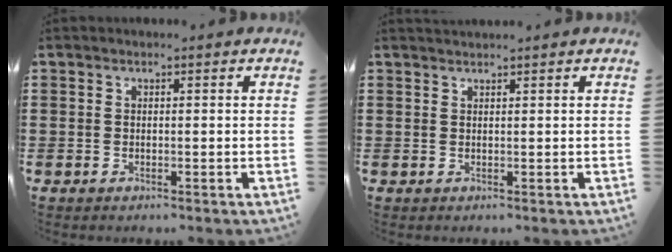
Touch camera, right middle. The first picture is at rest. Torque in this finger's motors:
{"motor_torque": [0.19, 0.01, -0.04, 0.01]}